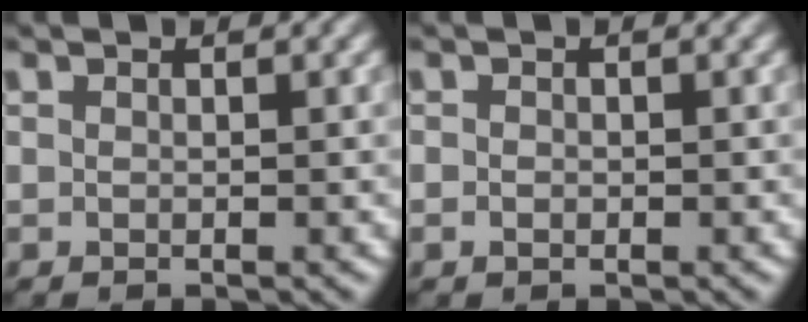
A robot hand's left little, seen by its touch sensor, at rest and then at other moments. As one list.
[{"total": 0.8, "force": [0.1, 0.6, 0.4], "torque": [-0.003, 0.003, -0.004]}]